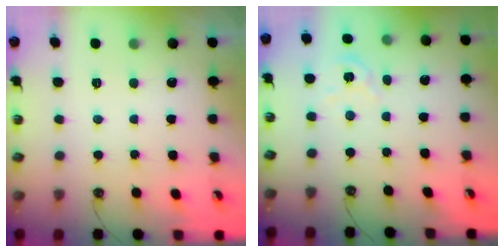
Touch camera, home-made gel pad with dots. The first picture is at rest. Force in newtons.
{"total": 3.3, "press": 3.3, "slide": 0.2}